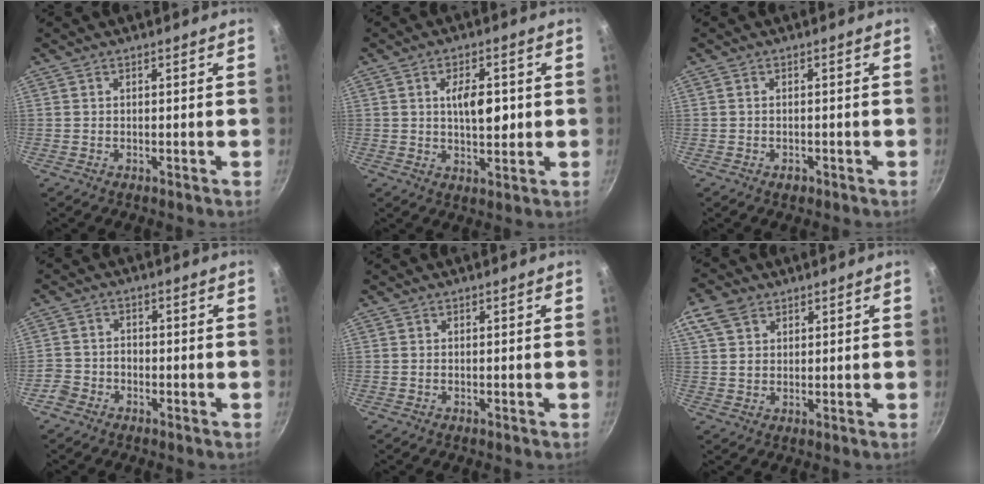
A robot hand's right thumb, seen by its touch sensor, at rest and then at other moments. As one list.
[{"total": 7.4, "force": [0.8, 3.7, 6.3], "torque": [-0.083, -0.003, 0.011]}, {"total": 1.4, "force": [-0.7, 0.9, 0.8], "torque": [-0.013, 0.005, -0.008]}, {"total": 3.8, "force": [-2.4, 2.7, 1.1], "torque": [-0.011, 0.033, -0.048]}, {"total": 0.0}, {"total": 6.8, "force": [3.5, 4.7, 3.5], "torque": [-0.057, -0.001, 0.062]}]